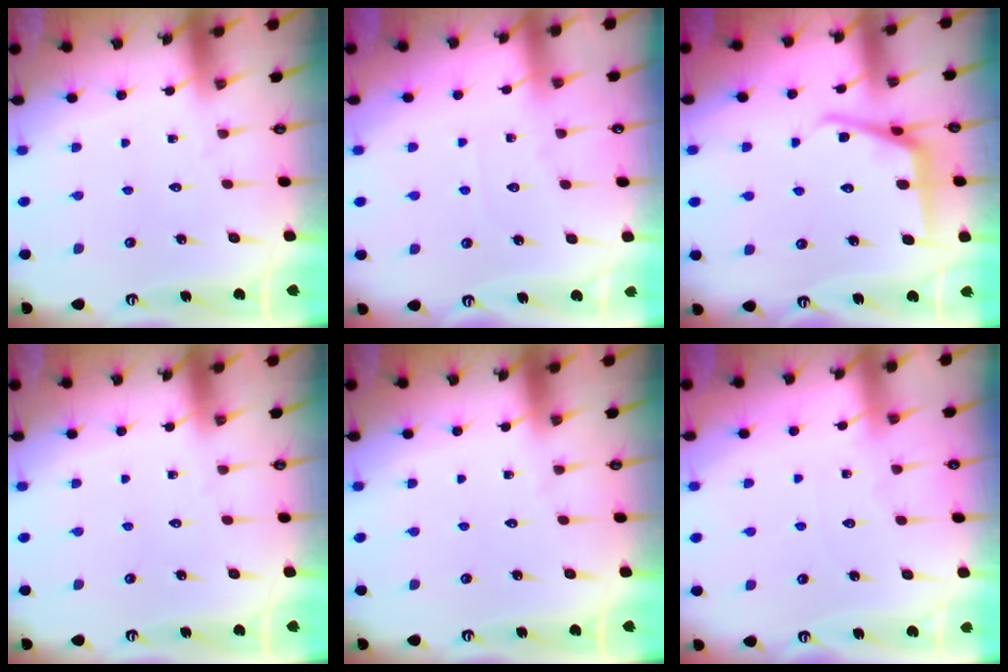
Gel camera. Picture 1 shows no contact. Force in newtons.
{"total": 2.0, "press": 2.0, "slide": 0.3}
{"total": 9.8, "press": 9.8, "slide": 0.3}
{"total": 0.0}
{"total": 0.0}
{"total": 2.9, "press": 2.9, "slide": 0.5}